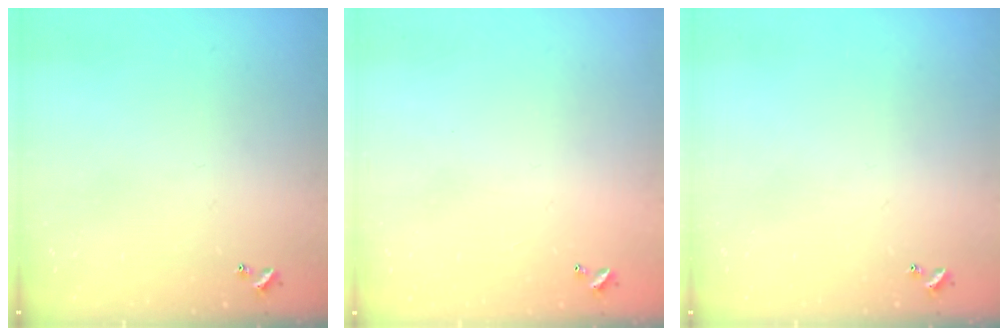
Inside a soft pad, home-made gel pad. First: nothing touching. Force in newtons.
{"total": 2.8, "press": 2.8, "slide": 0.1}
{"total": 0.0}